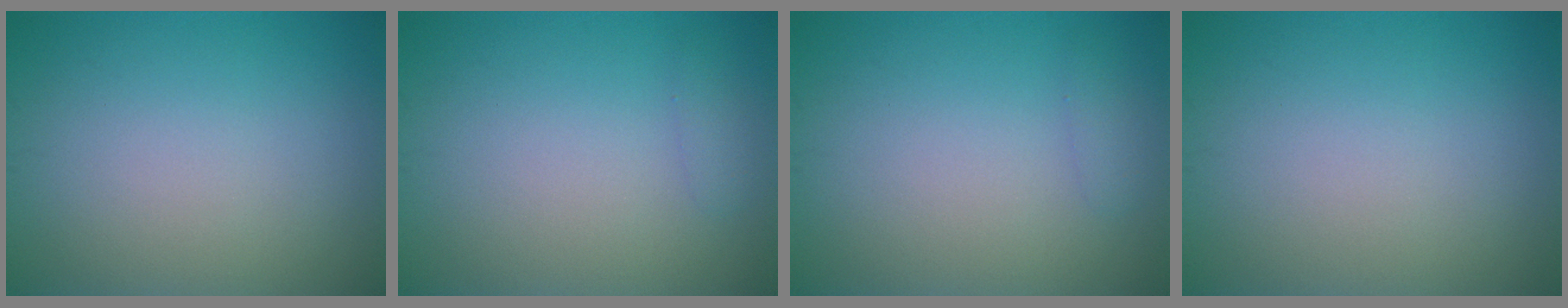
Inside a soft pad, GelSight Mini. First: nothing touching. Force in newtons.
{"total": 0.8, "press": 0.8, "slide": 0.0}
{"total": 0.8, "press": 0.8, "slide": 0.0}
{"total": 0.0}